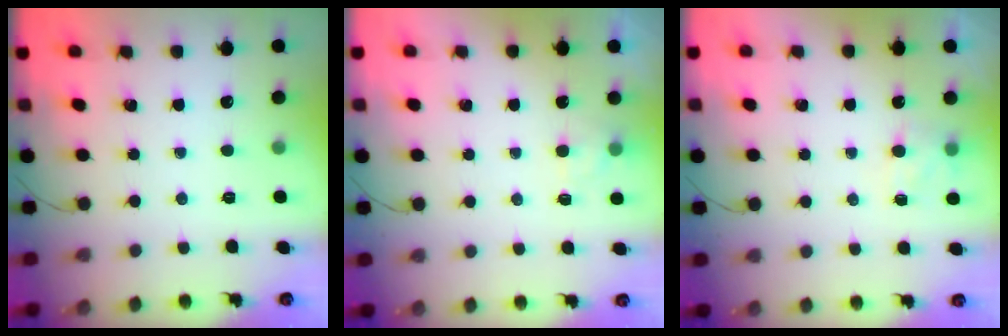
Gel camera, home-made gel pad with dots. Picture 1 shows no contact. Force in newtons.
{"total": 2.7, "press": 2.3, "slide": 1.4}
{"total": 6.3, "press": 6.1, "slide": 1.6}